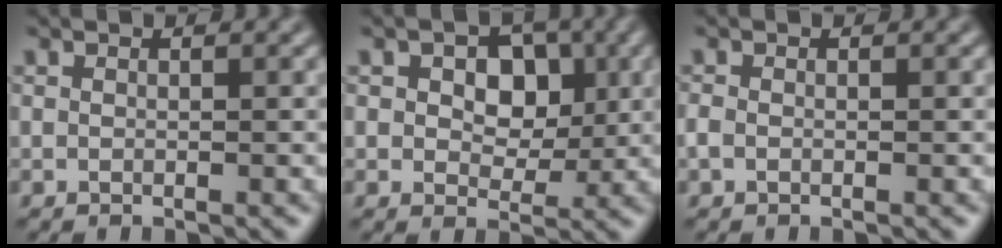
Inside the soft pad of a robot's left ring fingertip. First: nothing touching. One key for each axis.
{"total": 5.1, "fx": 1.1, "fy": 3.6, "fz": 3.5, "tx": -0.054, "ty": 0.014, "tz": 0.010}
{"total": 0.9, "fx": -0.7, "fy": 0.5, "fz": 0.1, "tx": -0.010, "ty": 0.004, "tz": -0.007}